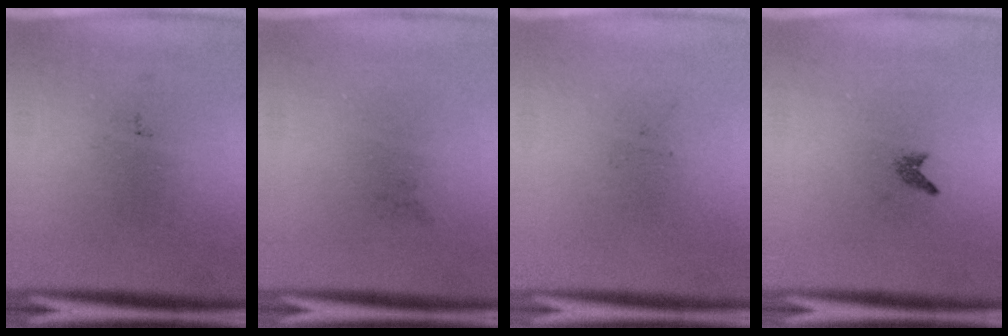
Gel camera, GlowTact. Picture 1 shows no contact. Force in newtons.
{"total": 0.0}
{"total": 0.0}
{"total": 0.7}